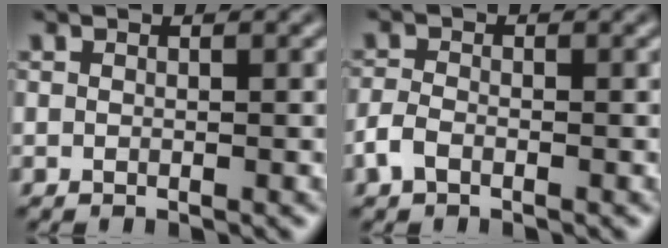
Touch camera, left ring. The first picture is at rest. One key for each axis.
{"total": 1.8, "fx": -1.0, "fy": 0.9, "fz": 1.1, "tx": -0.024, "ty": 0.002, "tz": -0.025}